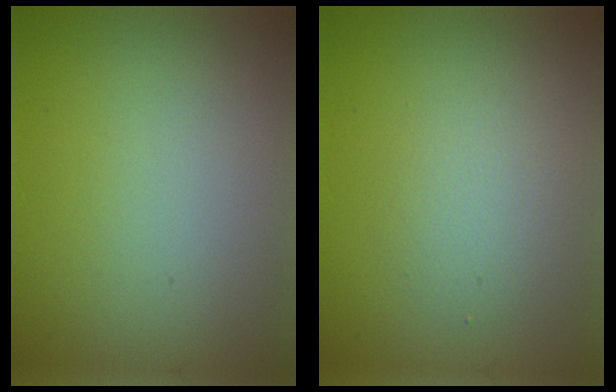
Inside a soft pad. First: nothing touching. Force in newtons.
{"total": 2.2, "press": 2.2, "slide": 0.1}